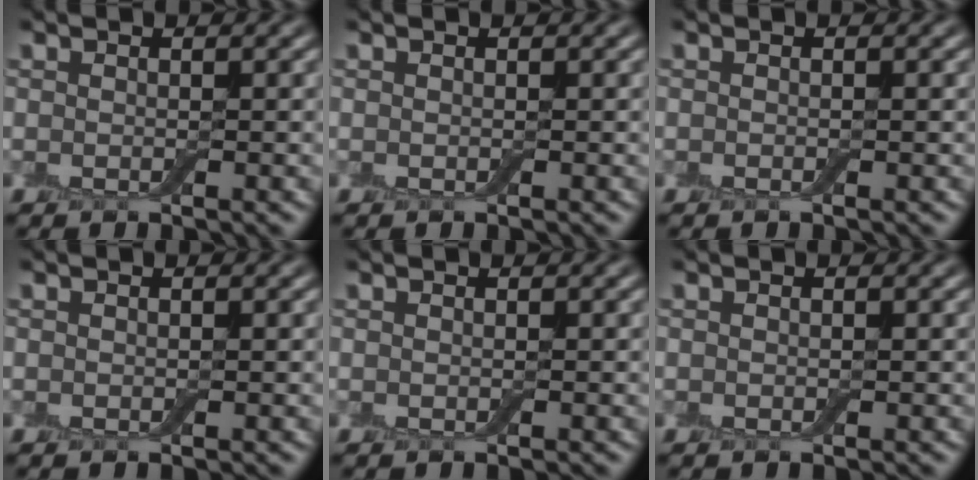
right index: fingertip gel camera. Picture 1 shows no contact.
{"total": 0.0}
{"total": 0.0}
{"total": 0.0}
{"total": 0.0}
{"total": 0.0}